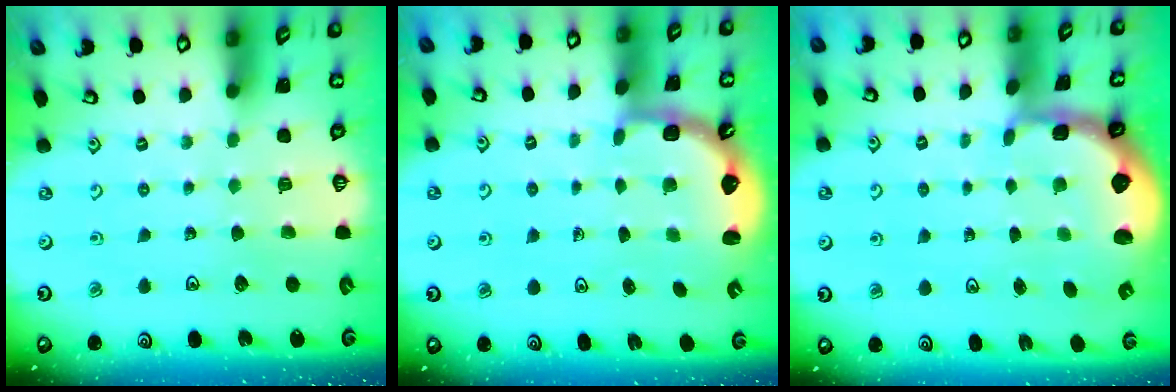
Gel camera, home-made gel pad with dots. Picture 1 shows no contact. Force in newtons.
{"total": 2.5, "press": 2.1, "slide": 1.3}
{"total": 2.4, "press": 1.7, "slide": 1.7}